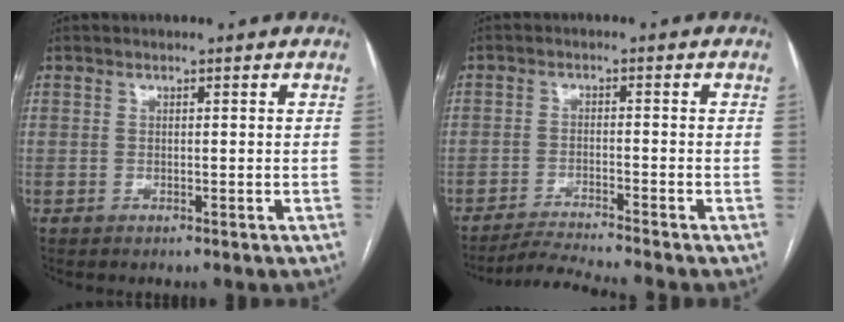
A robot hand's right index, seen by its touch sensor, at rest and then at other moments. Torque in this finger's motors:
{"motor_torque": [-0.25, -0.56, -0.02, 0.03]}